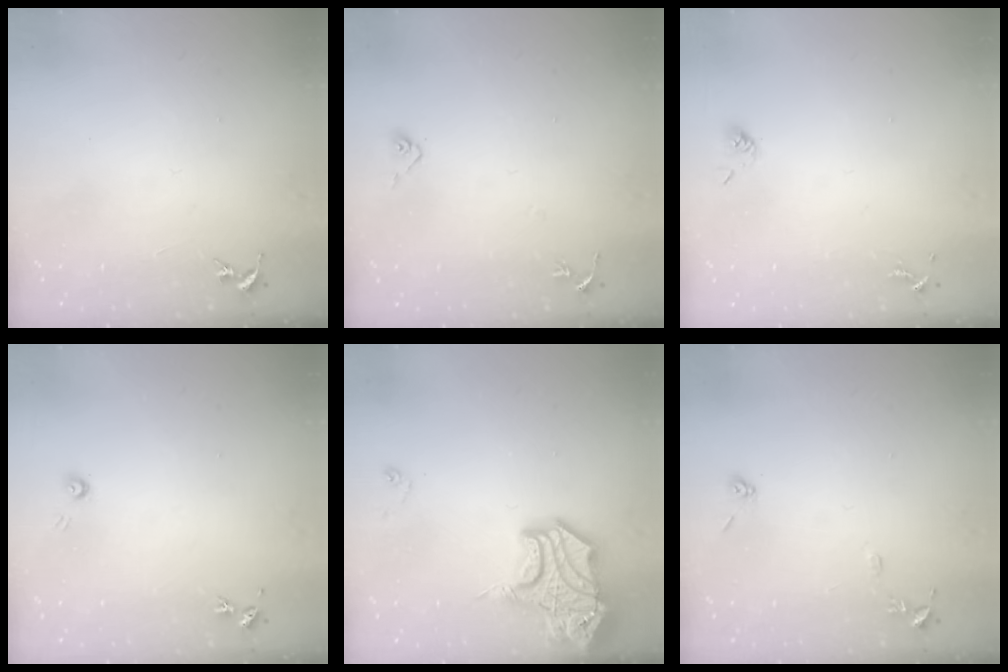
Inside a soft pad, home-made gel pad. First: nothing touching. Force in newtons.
{"total": 4.5, "press": 4.4, "slide": 0.8}
{"total": 3.6, "press": 3.4, "slide": 1.2}
{"total": 3.5, "press": 3.5, "slide": 0.4}
{"total": 17.1, "press": 16.9, "slide": 2.2}
{"total": 7.2, "press": 7.2, "slide": 0.8}